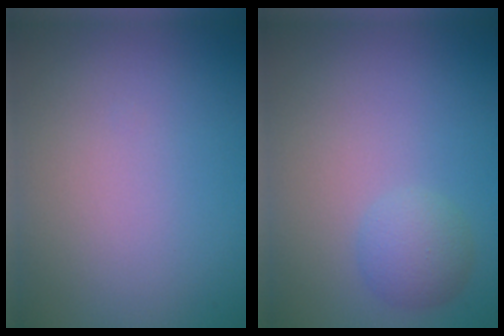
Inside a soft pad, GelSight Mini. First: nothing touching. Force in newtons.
{"total": 2.2, "press": 2.2, "slide": 0.1}